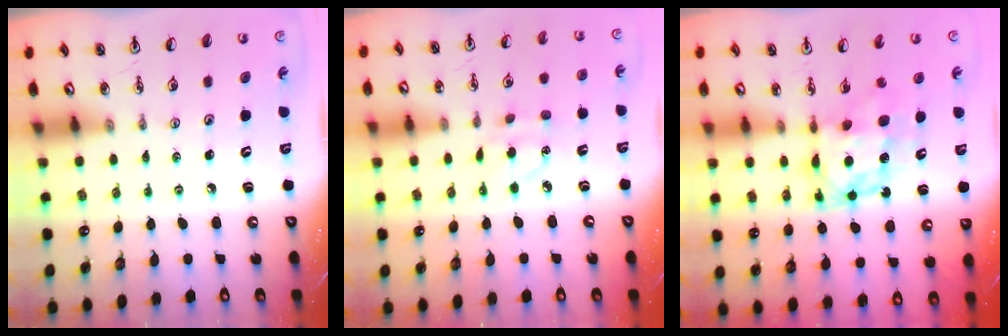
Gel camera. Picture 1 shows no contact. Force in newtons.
{"total": 5.1, "press": 5.1, "slide": 0.6}
{"total": 7.1, "press": 7.1, "slide": 0.9}